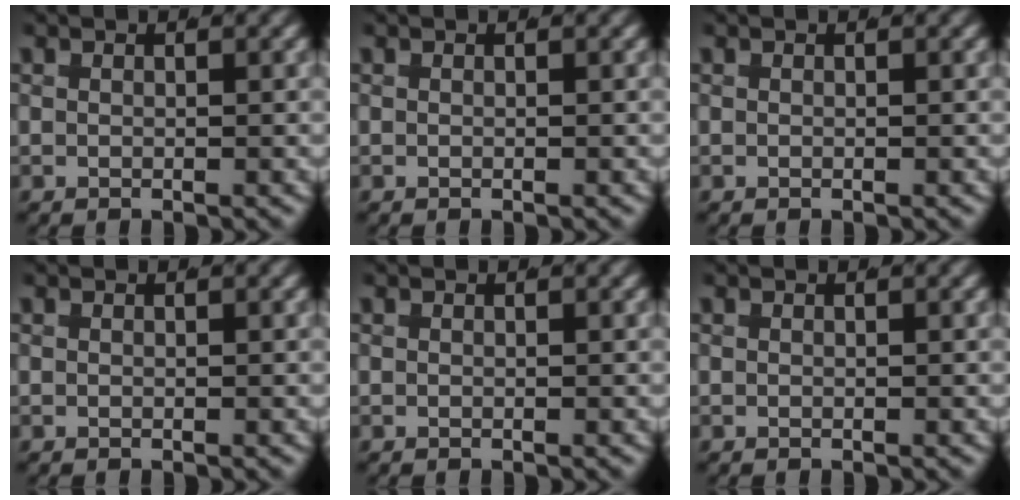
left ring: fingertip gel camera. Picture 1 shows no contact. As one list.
[{"total": 0.0}, {"total": 0.0}, {"total": 0.0}, {"total": 0.0}, {"total": 0.0}]